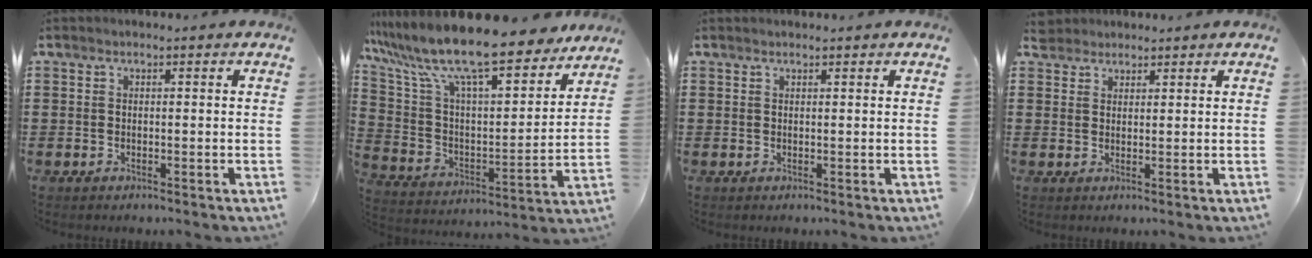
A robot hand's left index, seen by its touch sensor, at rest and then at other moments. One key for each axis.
{"total": 13.7, "fx": 11.6, "fy": 0.9, "fz": 7.2, "tx": -0.185, "ty": -0.076, "tz": 0.198}
{"total": 0.6, "fx": 0.5, "fy": 0.0, "fz": 0.2, "tx": -0.006, "ty": -0.001, "tz": 0.011}
{"total": 2.5, "fx": 2.2, "fy": 1.1, "fz": -0.1, "tx": -0.008, "ty": 0.008, "tz": 0.043}